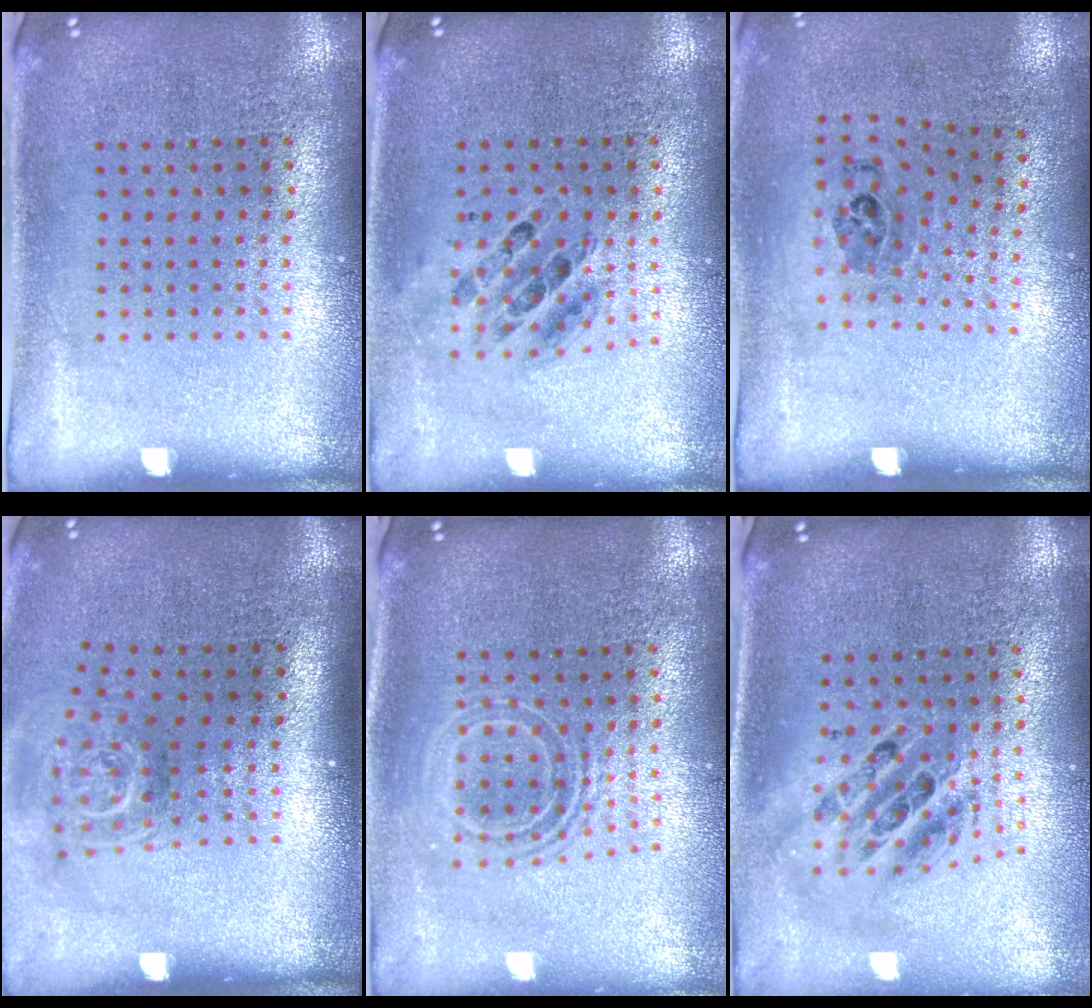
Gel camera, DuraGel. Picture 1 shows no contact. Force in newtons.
{"total": 0.7, "press": 0.7, "slide": 0.1}
{"total": 1.2, "press": 0.8, "slide": 0.9}
{"total": 1.8, "press": 1.3, "slide": 1.3}
{"total": 1.7, "press": 1.3, "slide": 1.0}
{"total": 2.0, "press": 1.5, "slide": 1.3}